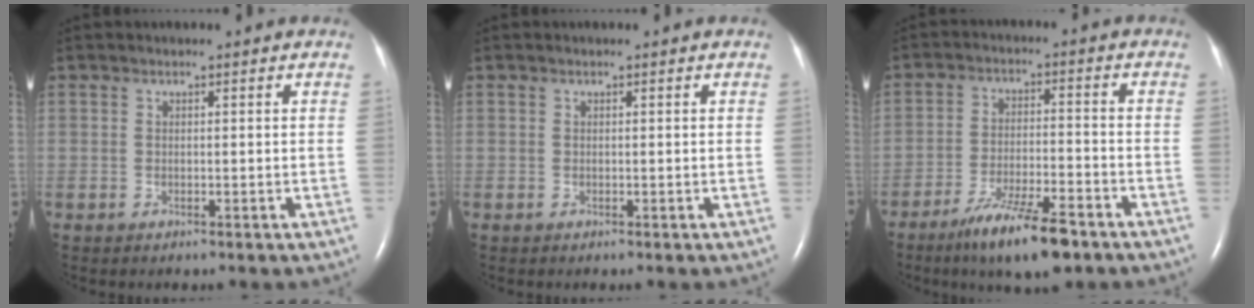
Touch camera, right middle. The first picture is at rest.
{"total": 0.0}
{"total": 10.6, "force": [-7.4, 1.5, 7.5], "torque": [-0.136, -0.021, -0.124]}